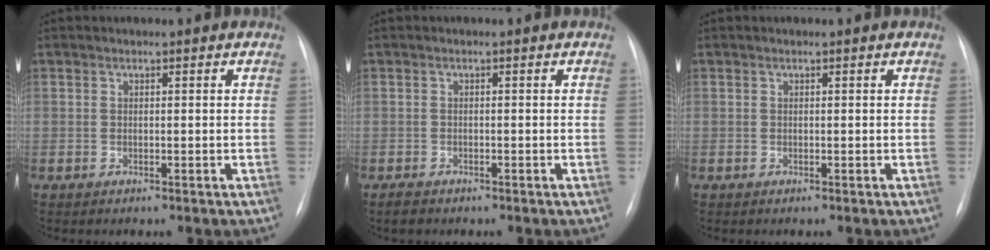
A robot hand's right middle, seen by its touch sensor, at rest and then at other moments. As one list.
[{"total": 1.3, "force": [-1.1, 0.6, 0.5], "torque": [-0.014, -0.001, -0.017]}, {"total": 0.0}]